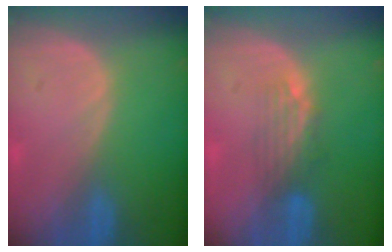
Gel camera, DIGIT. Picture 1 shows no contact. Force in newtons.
{"total": 3.3, "press": 3.0, "slide": 1.3}